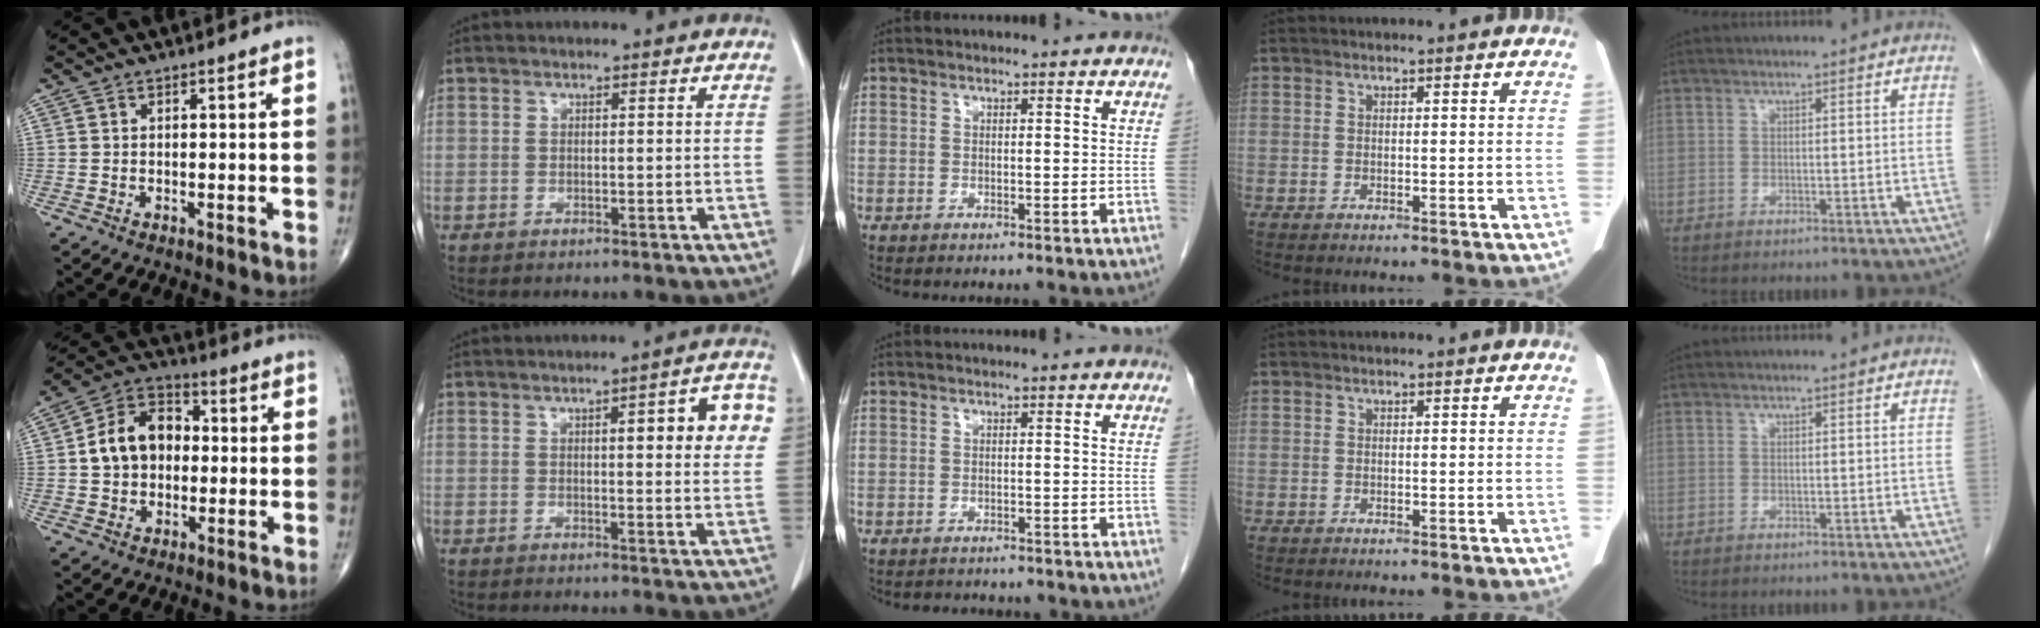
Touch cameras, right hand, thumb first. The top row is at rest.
{"thumb": {"total": 12.3, "force": [0.4, 9.1, 8.2], "torque": [-0.116, 0.030, -0.002]}, "index": {"total": 9.4, "force": [2.4, 1.9, 8.9], "torque": [-0.108, 0.015, 0.024]}, "middle": {"total": 4.4, "force": [-3.9, 1.7, 1.2], "torque": [-0.014, 0.000, -0.046]}}